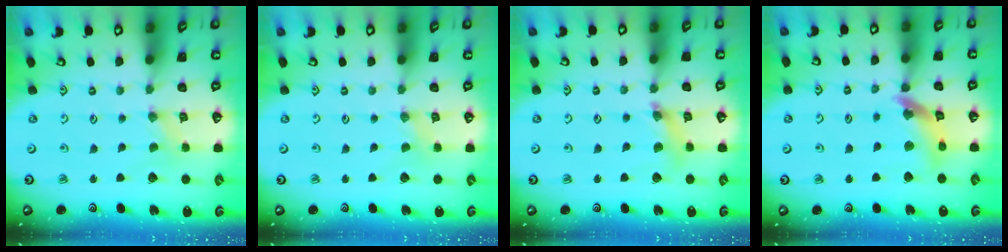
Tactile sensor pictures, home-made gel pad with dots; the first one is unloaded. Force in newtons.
{"total": 0.0}
{"total": 6.2, "press": 6.1, "slide": 0.7}
{"total": 12.2, "press": 12.1, "slide": 1.5}